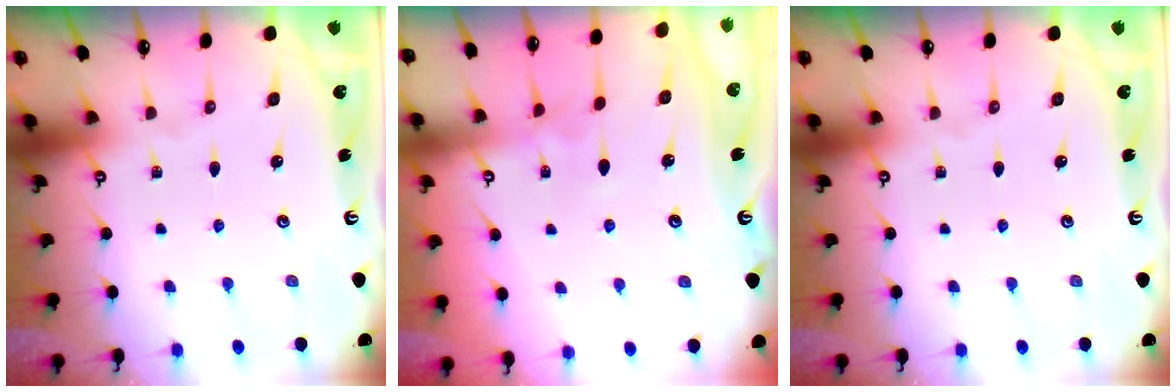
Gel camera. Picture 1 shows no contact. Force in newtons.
{"total": 2.4, "press": 2.4, "slide": 0.3}
{"total": 0.0}